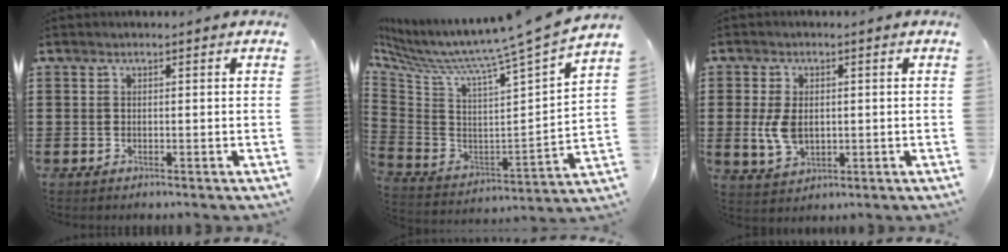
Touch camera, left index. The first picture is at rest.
{"total": 8.1, "force": [7.0, -1.7, 3.6], "torque": [-0.099, -0.077, 0.098]}
{"total": 5.2, "force": [0.2, 3.3, 4.0], "torque": [-0.101, 0.001, 0.000]}